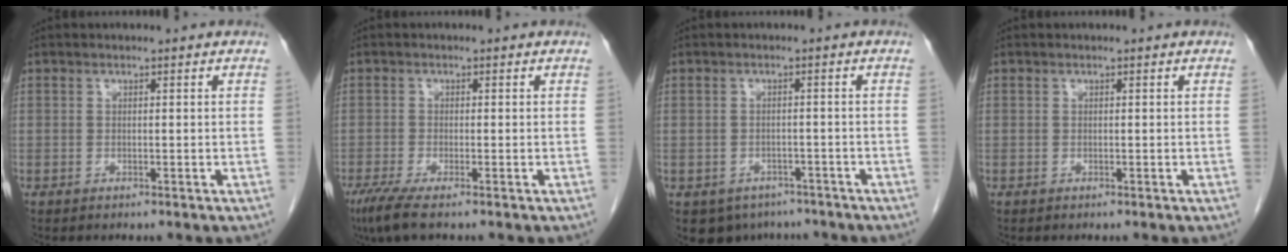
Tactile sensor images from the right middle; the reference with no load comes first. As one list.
[{"total": 4.0, "force": [-2.7, 0.2, 3.0], "torque": [-0.062, -0.015, -0.053]}, {"total": 6.1, "force": [-4.4, 4.1, 1.0], "torque": [-0.012, 0.005, -0.058]}, {"total": 0.0}]